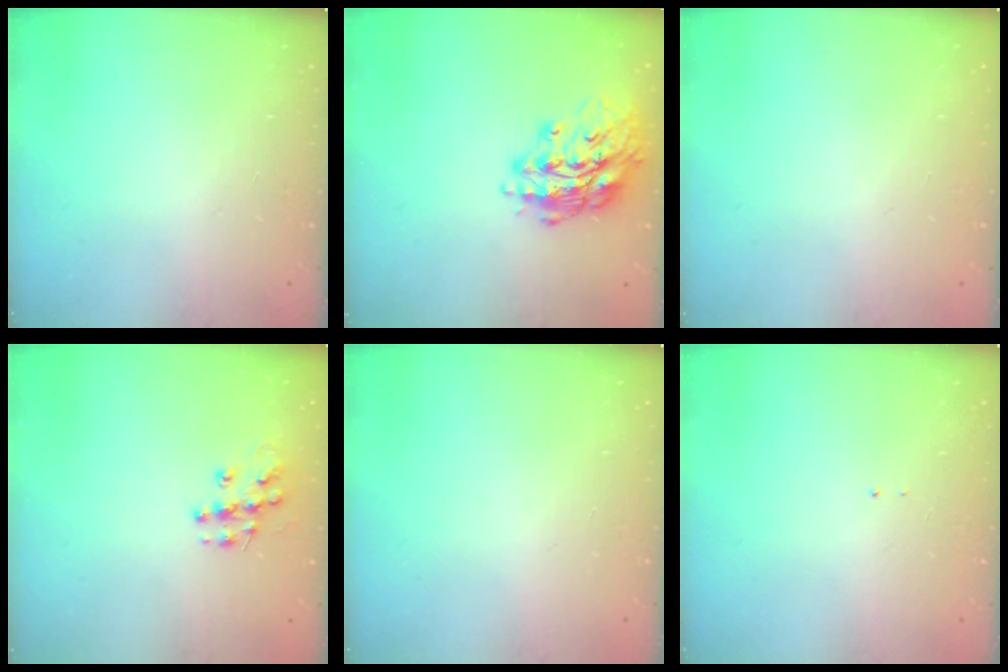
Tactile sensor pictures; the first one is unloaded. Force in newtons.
{"total": 16.8, "press": 16.8, "slide": 1.4}
{"total": 0.0}
{"total": 9.0, "press": 9.0, "slide": 0.4}
{"total": 0.0}
{"total": 0.6, "press": 0.6, "slide": 0.1}